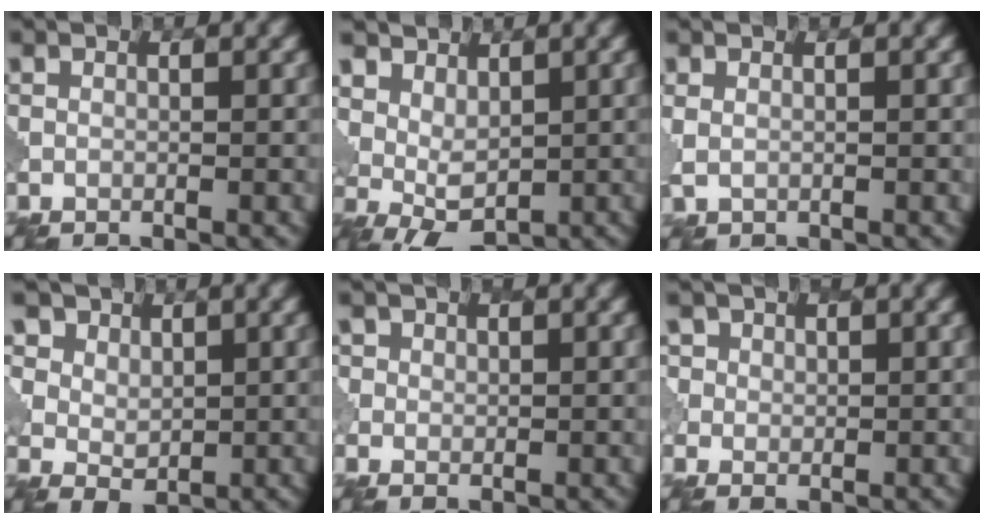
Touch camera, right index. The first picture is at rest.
{"total": 4.7, "force": [2.1, 3.1, 2.9], "torque": [-0.046, 0.000, 0.033]}
{"total": 1.2, "force": [0.4, 0.8, 0.8], "torque": [-0.020, -0.002, 0.011]}
{"total": 8.1, "force": [4.3, 5.9, 3.6], "torque": [-0.077, 0.008, 0.060]}
{"total": 2.0, "force": [0.7, 1.8, 0.7], "torque": [-0.018, 0.000, 0.012]}
{"total": 3.1, "force": [1.3, 2.6, 1.2], "torque": [-0.034, 0.002, 0.025]}